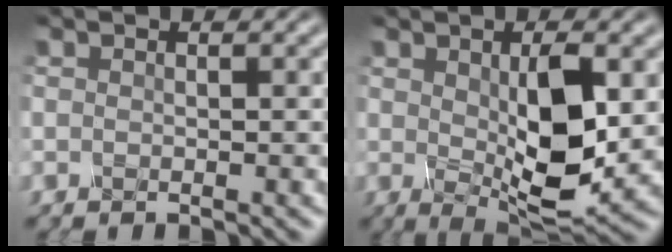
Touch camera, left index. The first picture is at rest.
{"total": 6.4, "force": [0.3, 2.3, 6.0], "torque": [-0.114, -0.009, 0.016]}